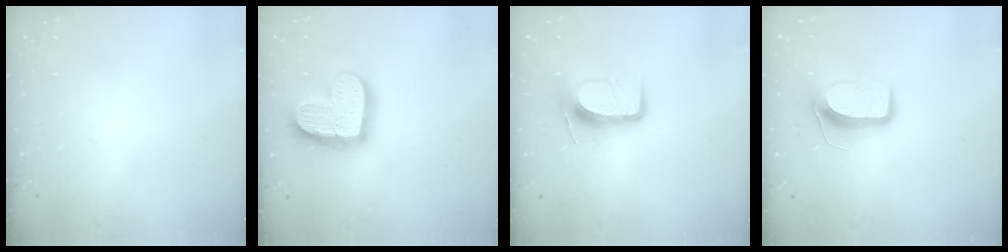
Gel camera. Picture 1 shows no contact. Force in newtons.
{"total": 18.9, "press": 18.8, "slide": 1.7}
{"total": 11.1, "press": 11.1, "slide": 0.5}
{"total": 9.3, "press": 9.3, "slide": 0.6}